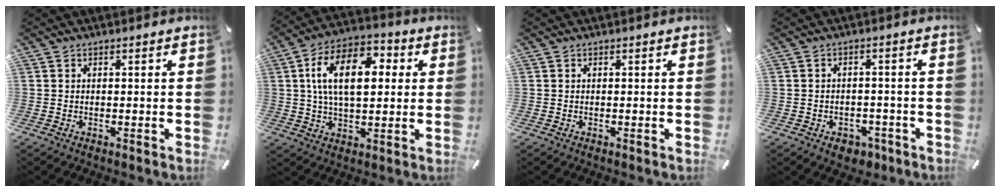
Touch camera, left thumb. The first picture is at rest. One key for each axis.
{"total": 15.1, "fx": 3.0, "fy": 9.0, "fz": 11.8, "tx": -0.213, "ty": 0.008, "tz": 0.049}
{"total": 0.0}
{"total": 4.5, "fx": -2.6, "fy": 3.2, "fz": 1.9, "tx": -0.033, "ty": 0.014, "tz": -0.045}